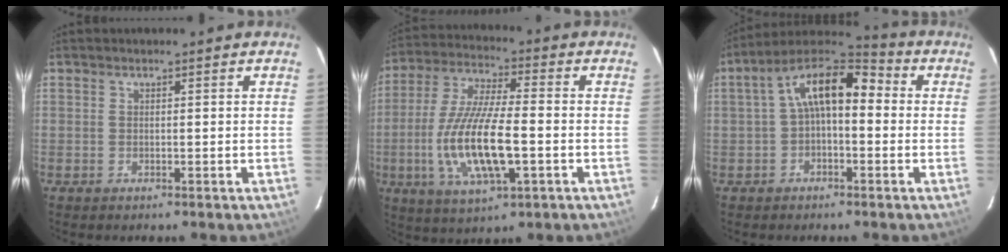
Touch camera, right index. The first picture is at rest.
{"total": 16.2, "force": [-3.8, 4.5, 15.1], "torque": [-0.311, -0.010, -0.070]}
{"total": 10.9, "force": [0.5, 5.7, 9.3], "torque": [-0.171, 0.037, 0.001]}